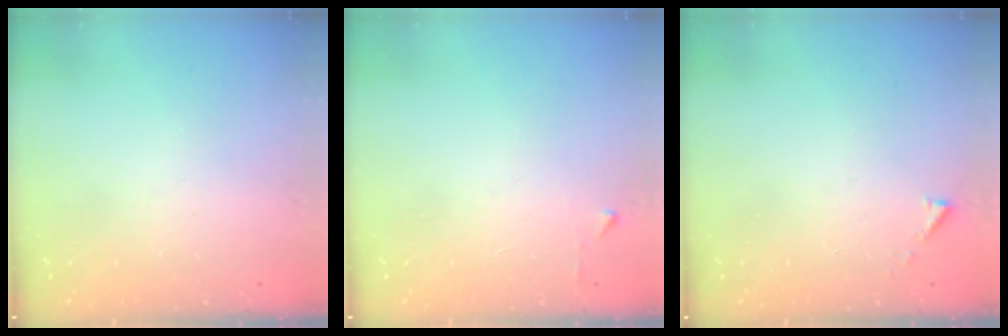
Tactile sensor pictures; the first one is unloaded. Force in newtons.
{"total": 2.4, "press": 2.4, "slide": 0.3}
{"total": 2.9, "press": 2.9, "slide": 0.4}